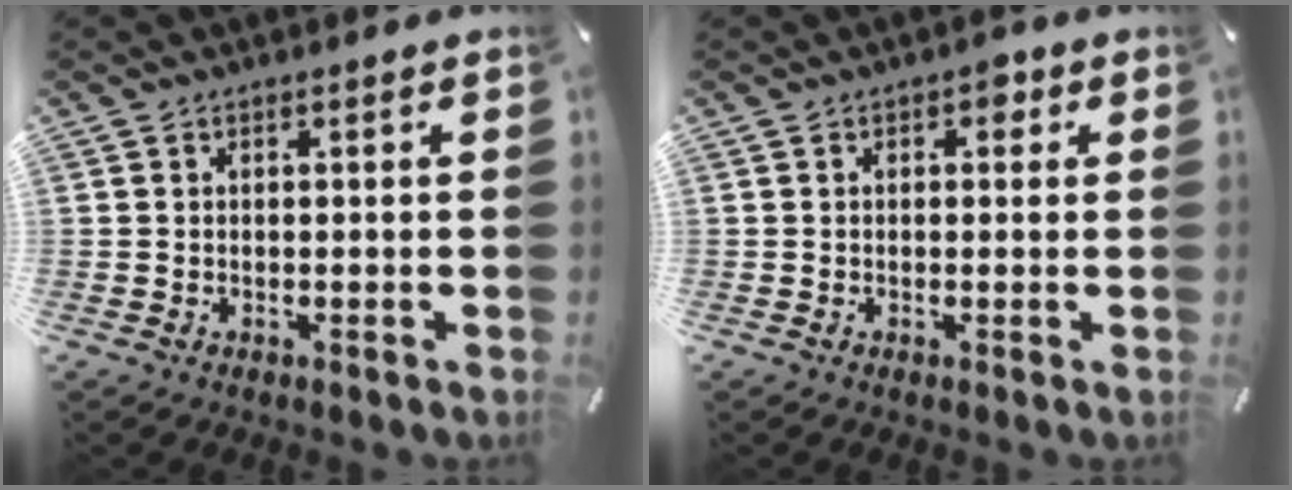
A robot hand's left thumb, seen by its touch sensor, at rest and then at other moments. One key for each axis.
{"total": 2.5, "fx": 0.8, "fy": 1.7, "fz": 1.7, "tx": -0.014, "ty": -0.001, "tz": 0.006}